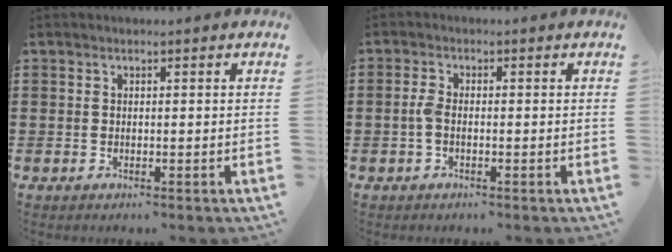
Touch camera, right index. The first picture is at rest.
{"total": 2.3, "force": [-0.6, 0.9, 2.0], "torque": [-0.055, -0.002, -0.017]}